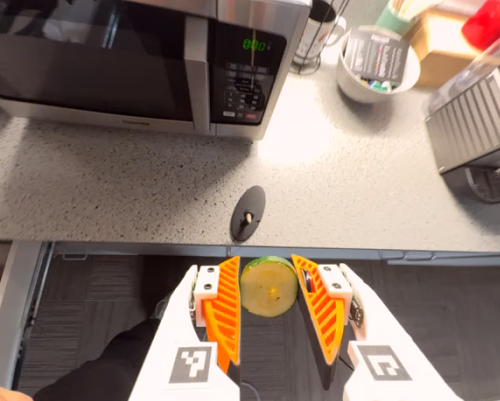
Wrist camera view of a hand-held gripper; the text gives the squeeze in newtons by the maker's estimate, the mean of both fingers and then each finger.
{"total": 9.4, "left": 9.7, "right": 9.1}